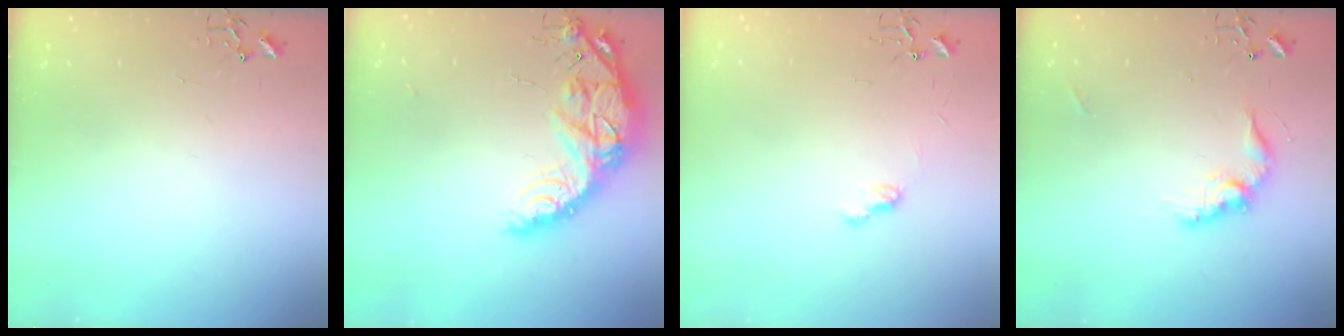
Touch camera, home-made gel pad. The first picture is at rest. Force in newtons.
{"total": 17.5, "press": 17.4, "slide": 1.4}
{"total": 6.9, "press": 6.9, "slide": 0.7}
{"total": 12.6, "press": 12.6, "slide": 0.7}